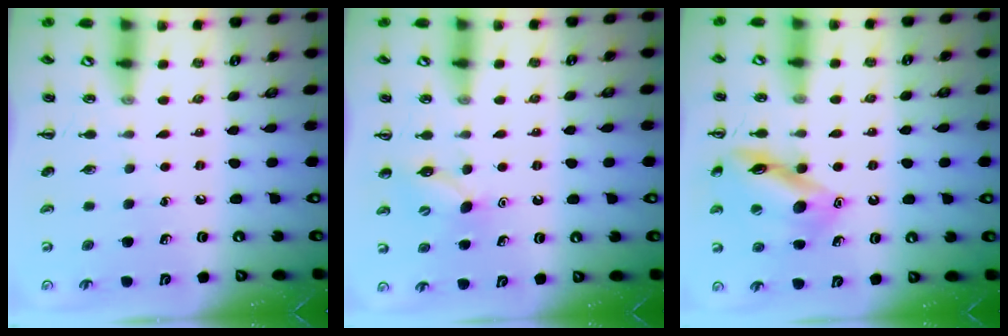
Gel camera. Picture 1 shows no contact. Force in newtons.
{"total": 4.4, "press": 4.2, "slide": 1.2}
{"total": 14.4, "press": 14.3, "slide": 1.1}